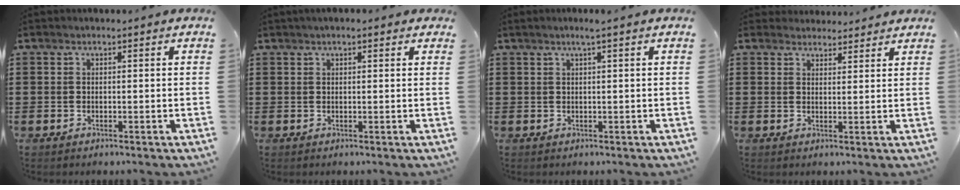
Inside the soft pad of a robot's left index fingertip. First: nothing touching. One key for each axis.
{"total": 1.2, "fx": 0.9, "fy": 0.3, "fz": 0.8, "tx": -0.016, "ty": 0.004, "tz": 0.015}
{"total": 1.8, "fx": 0.9, "fy": -0.2, "fz": 1.5, "tx": -0.029, "ty": -0.001, "tz": 0.016}
{"total": 2.7, "fx": 2.6, "fy": 0.7, "fz": -0.1, "tx": -0.006, "ty": -0.004, "tz": 0.051}